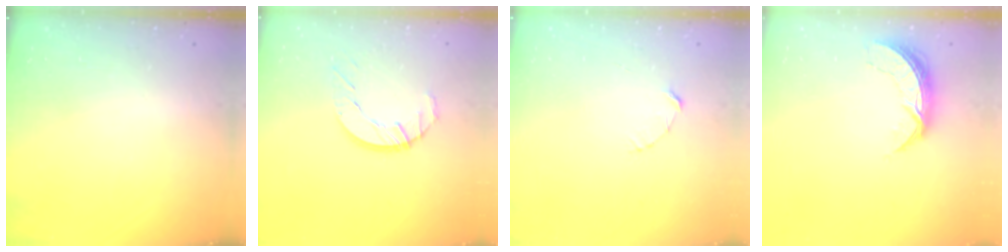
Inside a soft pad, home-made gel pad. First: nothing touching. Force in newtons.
{"total": 5.8, "press": 5.8, "slide": 0.4}
{"total": 2.7, "press": 2.7, "slide": 0.3}
{"total": 7.4, "press": 7.3, "slide": 0.5}